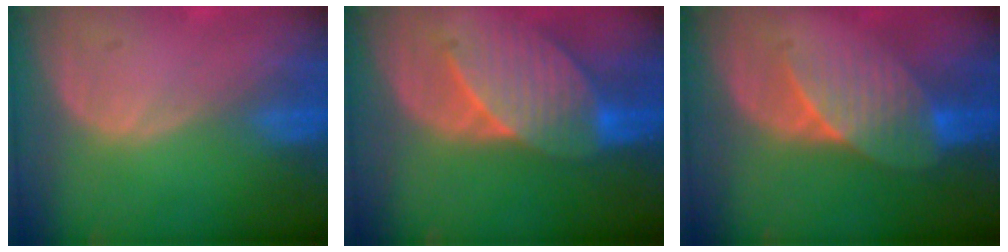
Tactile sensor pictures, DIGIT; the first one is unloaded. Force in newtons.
{"total": 7.7, "press": 7.7, "slide": 0.4}
{"total": 7.2, "press": 6.6, "slide": 2.9}